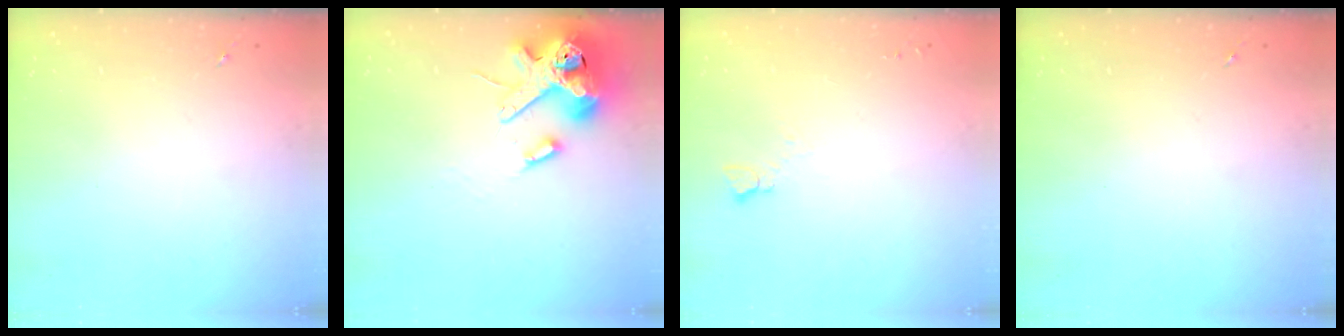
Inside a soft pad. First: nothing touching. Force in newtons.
{"total": 14.2, "press": 14.0, "slide": 2.3}
{"total": 2.8, "press": 2.7, "slide": 0.3}
{"total": 0.0}